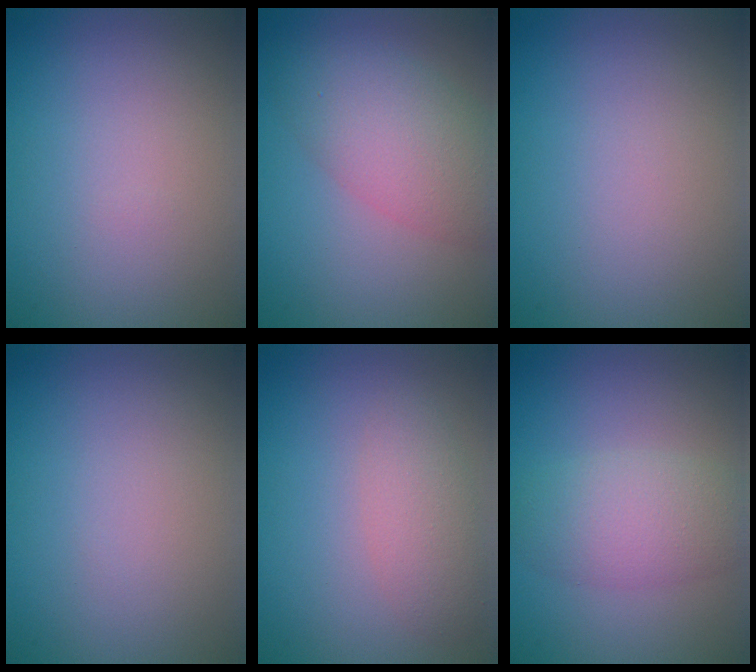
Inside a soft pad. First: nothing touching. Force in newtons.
{"total": 6.0, "press": 6.0, "slide": 0.1}
{"total": 0.0}
{"total": 0.0}
{"total": 2.7, "press": 2.7, "slide": 0.1}
{"total": 4.2, "press": 4.2, "slide": 0.1}